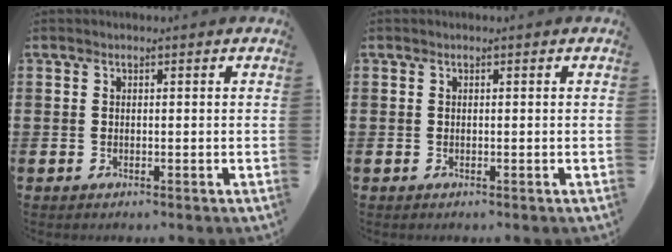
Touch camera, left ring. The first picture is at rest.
{"total": 0.0}